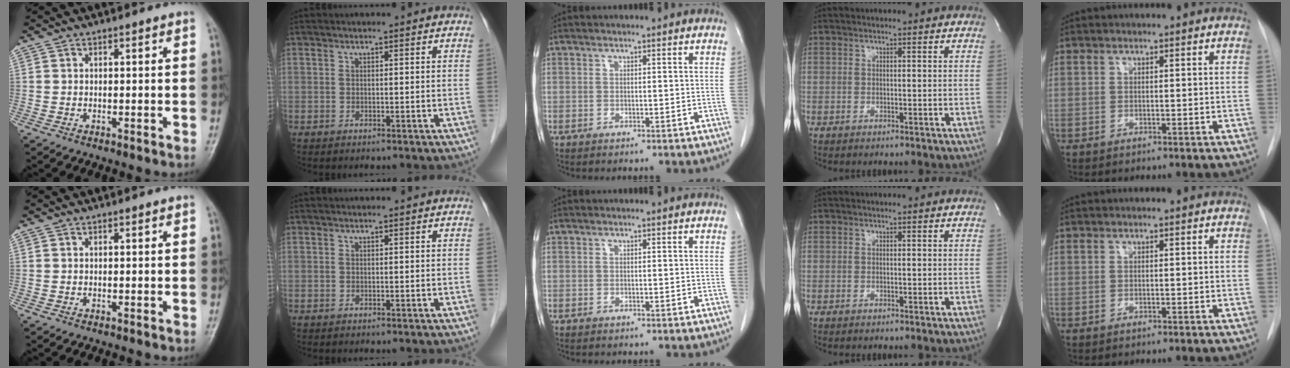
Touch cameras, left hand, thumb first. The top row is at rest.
{}